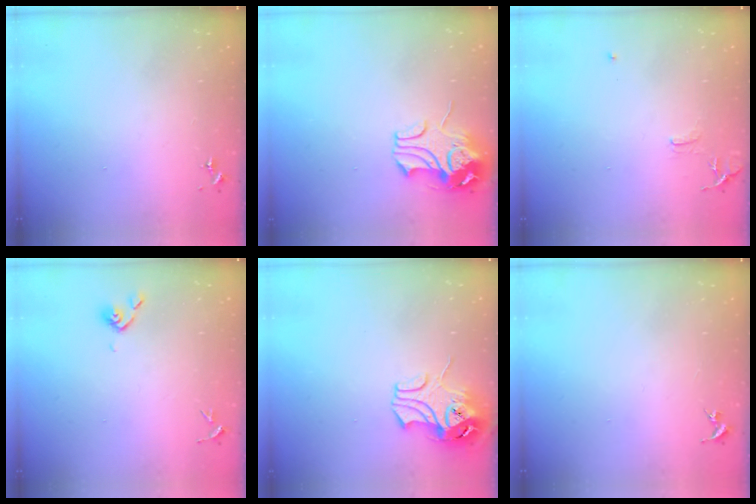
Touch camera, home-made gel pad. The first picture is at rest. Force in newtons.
{"total": 9.7, "press": 9.6, "slide": 1.7}
{"total": 8.1, "press": 8.0, "slide": 0.7}
{"total": 4.4, "press": 4.4, "slide": 0.7}
{"total": 10.3, "press": 10.2, "slide": 1.6}
{"total": 0.0}